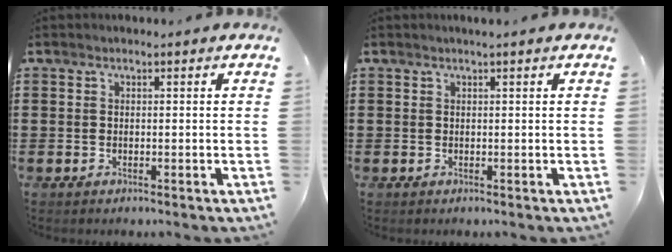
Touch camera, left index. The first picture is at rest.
{"total": 0.6, "force": [0.4, -0.1, 0.4], "torque": [-0.007, -0.001, 0.008]}